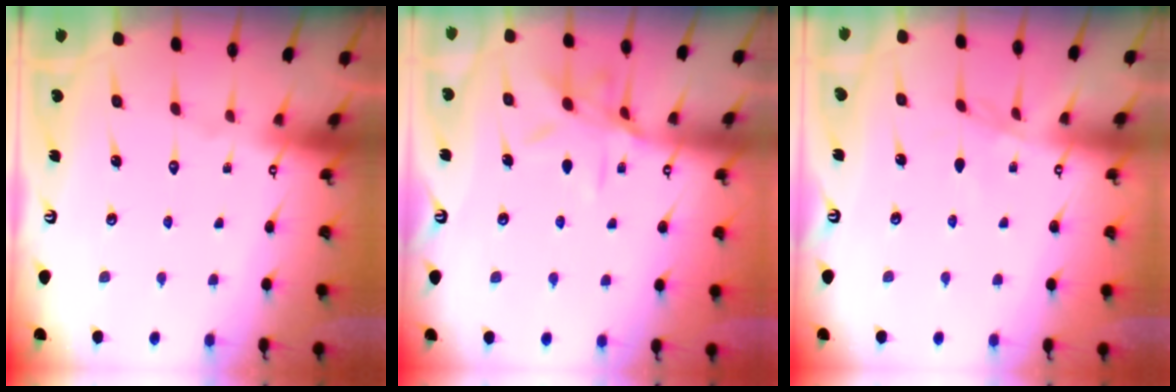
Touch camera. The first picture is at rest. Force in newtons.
{"total": 9.6, "press": 9.6, "slide": 0.6}
{"total": 2.5, "press": 2.5, "slide": 0.5}